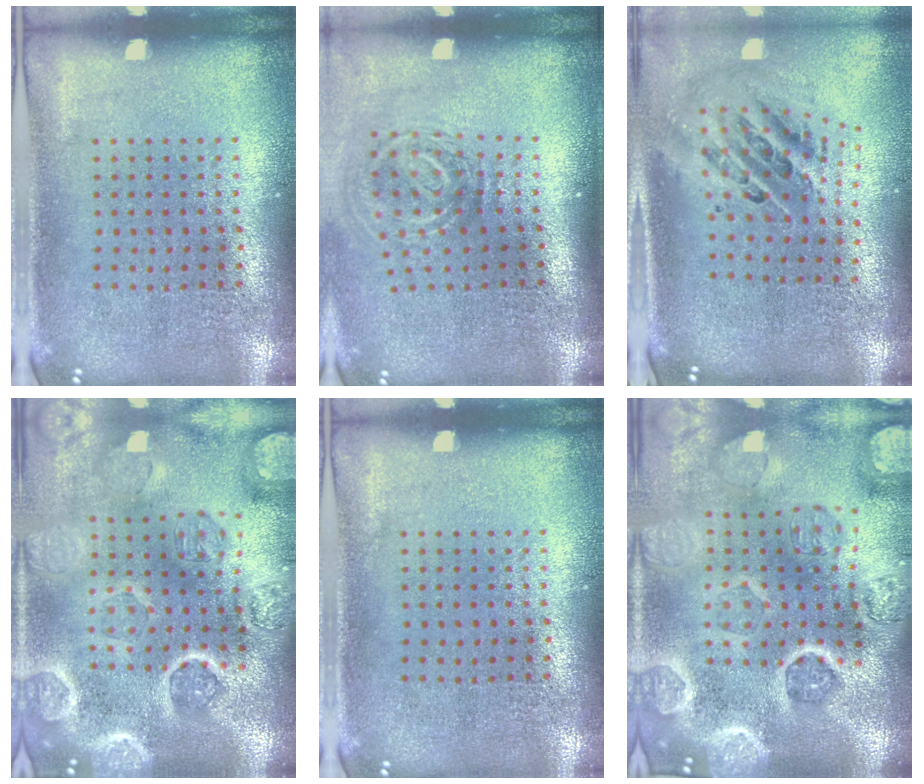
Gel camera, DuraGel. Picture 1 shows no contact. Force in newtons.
{"total": 2.0, "press": 1.3, "slide": 1.5}
{"total": 1.6, "press": 1.3, "slide": 0.9}
{"total": 5.0, "press": 4.3, "slide": 2.4}
{"total": 0.0}
{"total": 5.5, "press": 4.7, "slide": 2.8}